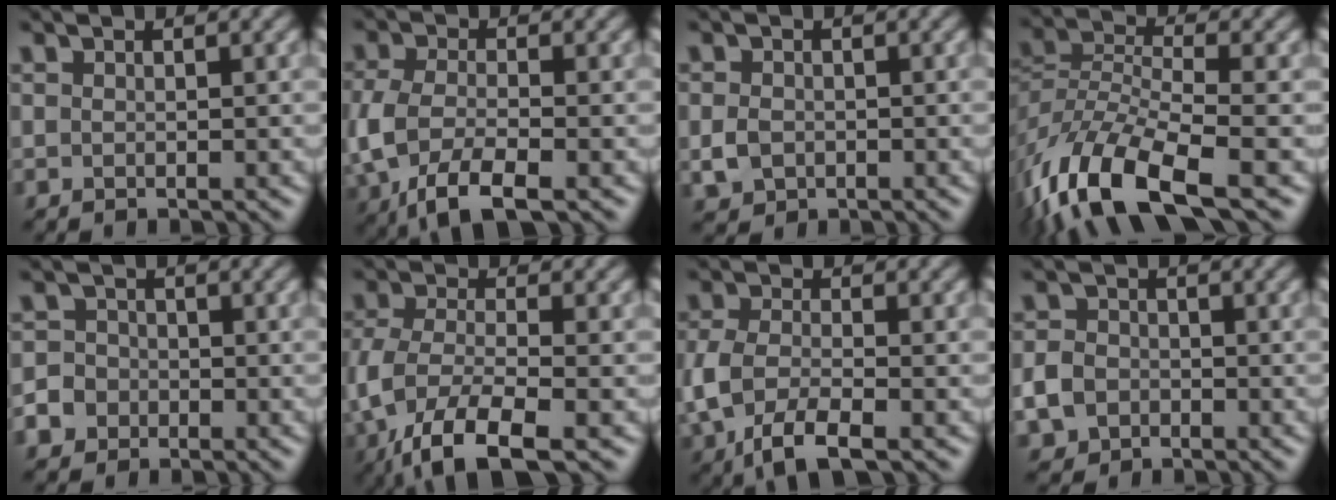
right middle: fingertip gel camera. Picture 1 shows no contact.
{"total": 6.5, "force": [-2.3, 3.1, 5.2], "torque": [-0.120, -0.007, -0.049]}
{"total": 2.1, "force": [-0.4, 1.7, 1.1], "torque": [-0.021, -0.006, -0.011]}
{"total": 11.0, "force": [-6.8, 4.2, 7.5], "torque": [-0.149, -0.013, -0.132]}
{"total": 4.7, "force": [-2.4, 3.9, 1.0], "torque": [-0.010, -0.007, -0.057]}
{"total": 7.8, "force": [-3.6, 3.0, 6.3], "torque": [-0.135, -0.014, -0.073]}
{"total": 5.6, "force": [-1.9, 2.8, 4.4], "torque": [-0.101, -0.005, -0.039]}
{"total": 4.9, "force": [-2.3, 3.9, 1.8], "torque": [-0.025, -0.013, -0.051]}